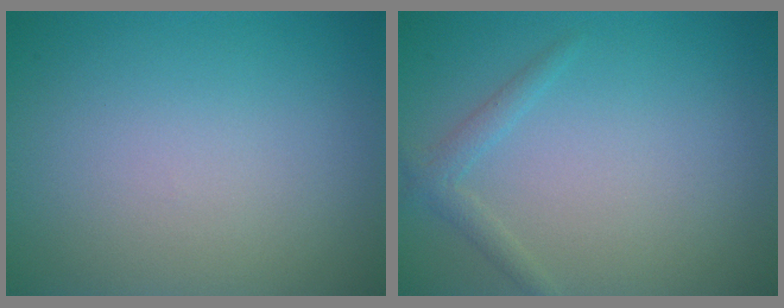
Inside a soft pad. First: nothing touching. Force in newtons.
{"total": 1.4, "press": 1.4, "slide": 0.1}